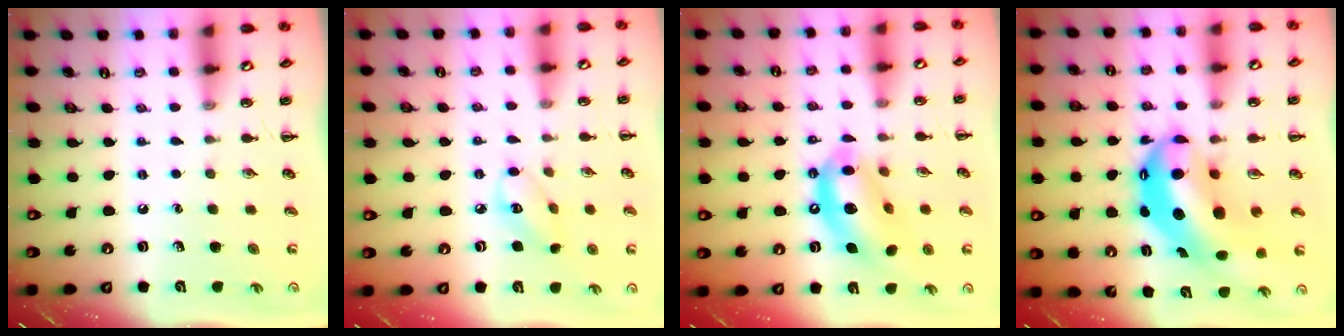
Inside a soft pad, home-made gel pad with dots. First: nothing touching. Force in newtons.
{"total": 5.1, "press": 5.1, "slide": 0.6}
{"total": 14.0, "press": 13.6, "slide": 3.6}
{"total": 13.2, "press": 12.8, "slide": 3.1}